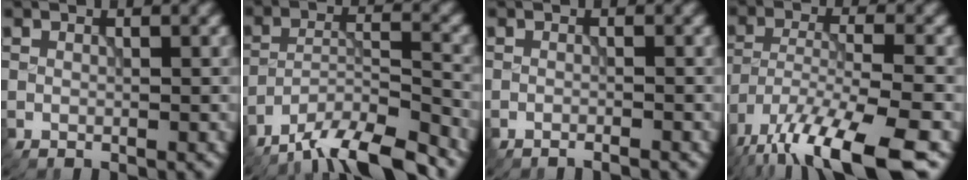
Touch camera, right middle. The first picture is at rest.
{"total": 9.5, "force": [-8.1, 1.9, 4.7], "torque": [-0.075, 0.001, -0.141]}
{"total": 1.1, "force": [-1.0, 0.1, 0.5], "torque": [-0.001, -0.003, -0.024]}
{"total": 12.7, "force": [-9.0, 3.3, 8.2], "torque": [-0.169, -0.027, -0.152]}